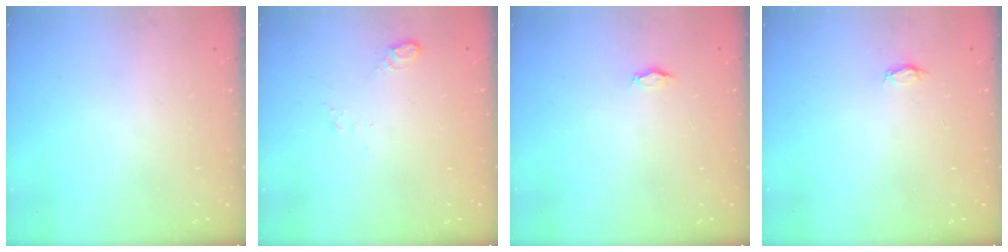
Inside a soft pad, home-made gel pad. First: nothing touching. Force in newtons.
{"total": 5.2, "press": 5.2, "slide": 0.8}
{"total": 2.9, "press": 2.9, "slide": 0.5}
{"total": 2.9, "press": 2.9, "slide": 0.4}